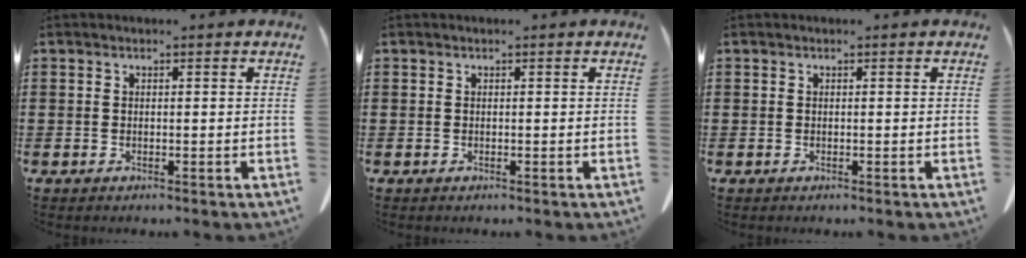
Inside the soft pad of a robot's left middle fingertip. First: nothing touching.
{"total": 0.0}
{"total": 0.0}